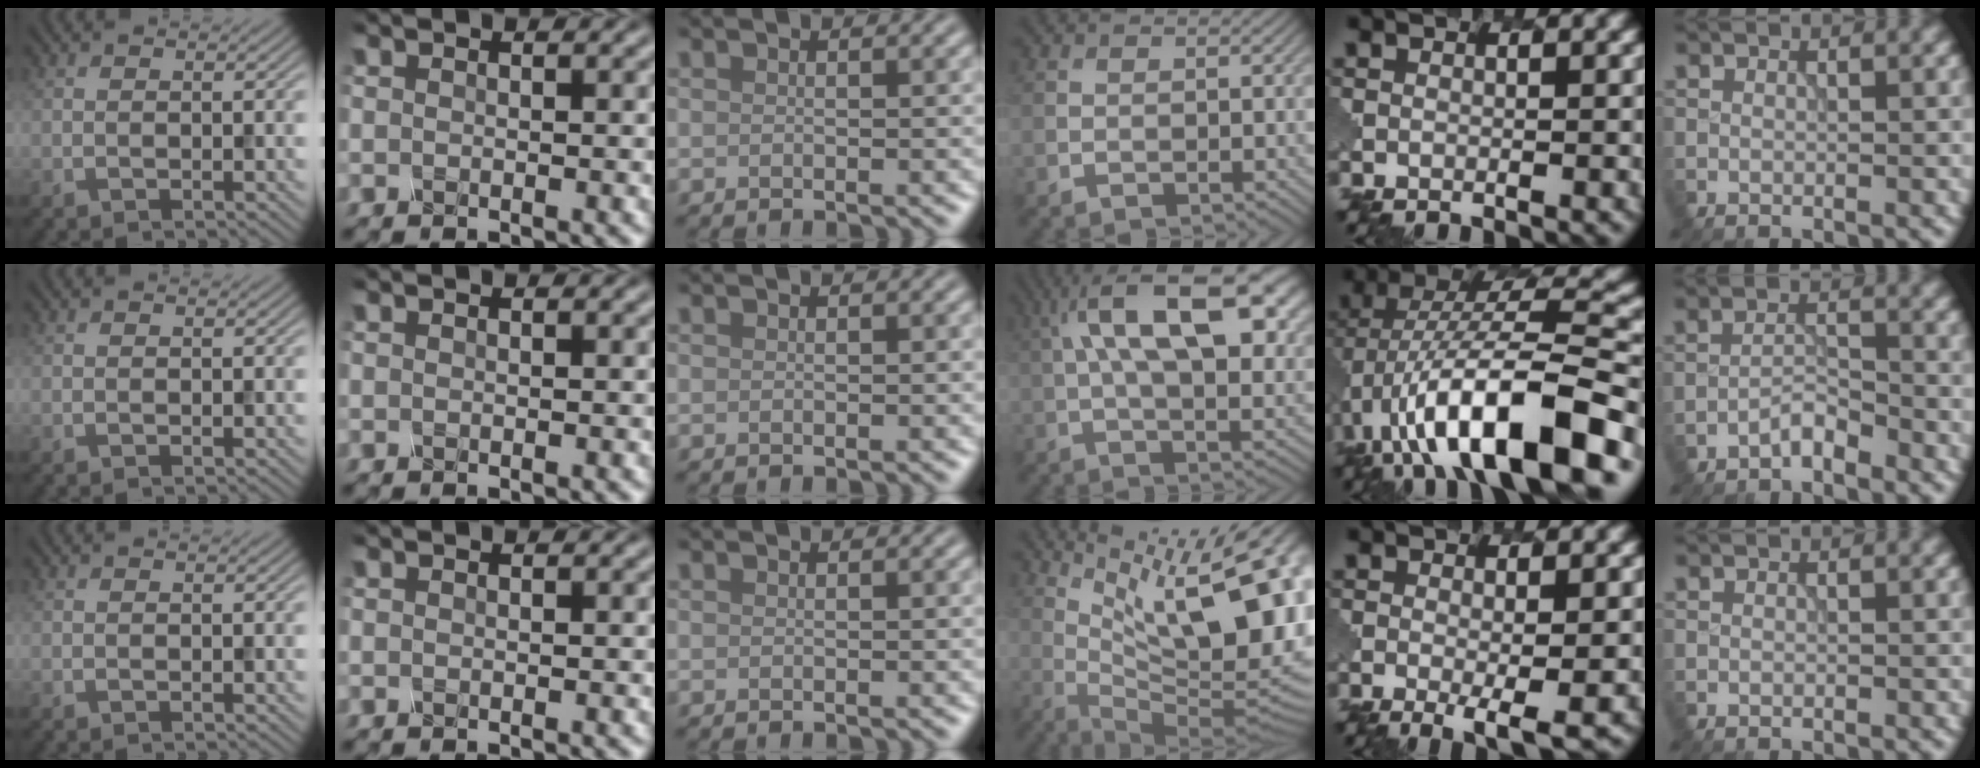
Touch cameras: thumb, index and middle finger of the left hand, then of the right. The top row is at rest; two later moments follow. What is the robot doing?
{"motion": "shake", "object": "salt shaker"}